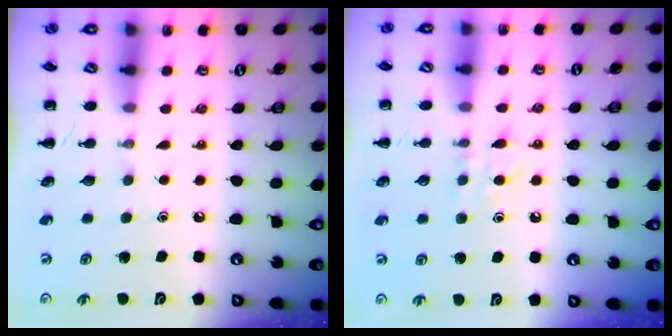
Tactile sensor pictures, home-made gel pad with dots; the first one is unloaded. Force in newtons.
{"total": 5.5, "press": 5.3, "slide": 1.5}